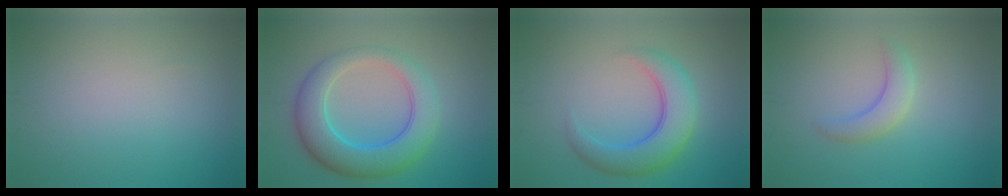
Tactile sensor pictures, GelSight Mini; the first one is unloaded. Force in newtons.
{"total": 7.4, "press": 7.4, "slide": 0.1}
{"total": 5.8, "press": 5.8, "slide": 0.2}
{"total": 2.5, "press": 2.5, "slide": 0.2}